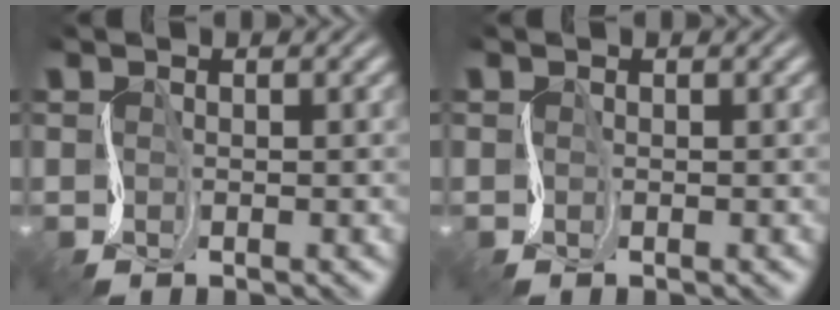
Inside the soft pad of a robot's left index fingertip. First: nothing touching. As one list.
[{"total": 0.0}]